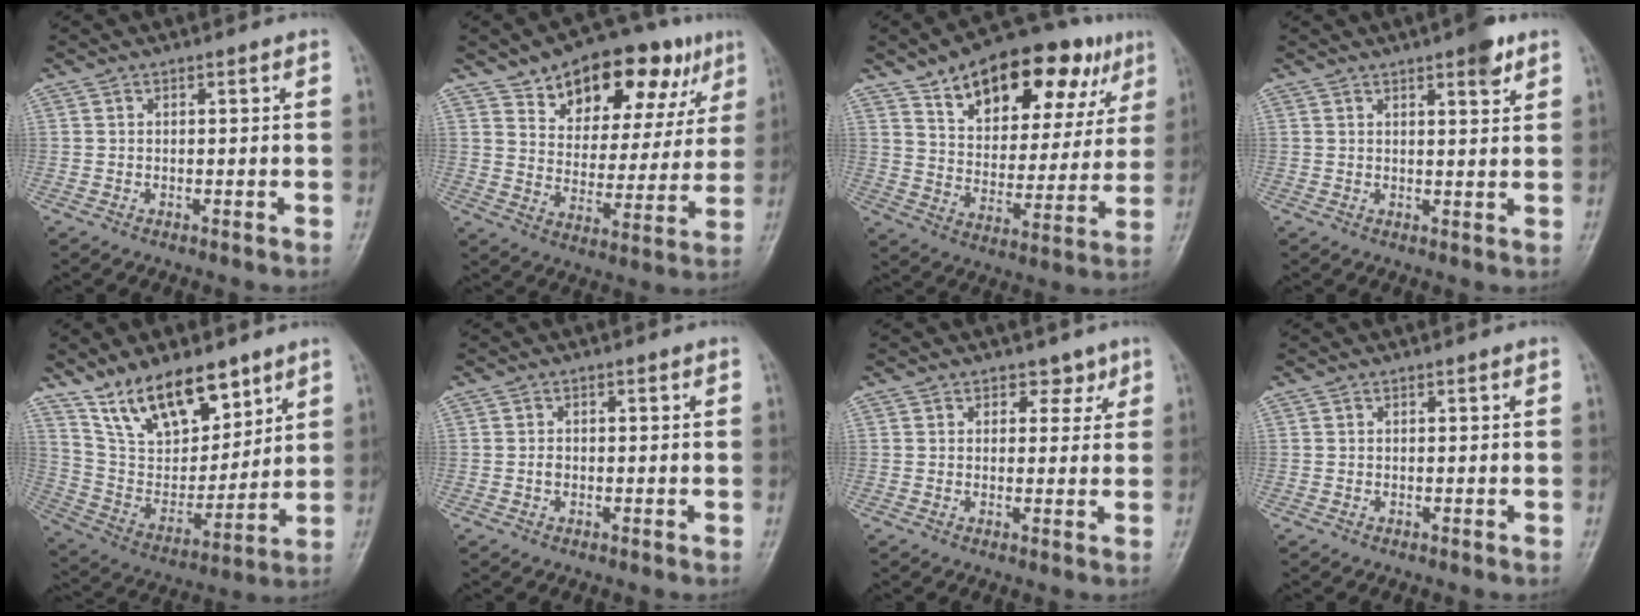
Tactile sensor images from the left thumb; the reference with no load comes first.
{"total": 19.8, "force": [11.4, 10.4, 12.4], "torque": [-0.127, -0.025, 0.174]}
{"total": 23.2, "force": [13.1, 11.6, 15.3], "torque": [-0.181, -0.018, 0.202]}
{"total": 4.5, "force": [2.8, 1.1, 3.3], "torque": [-0.039, -0.013, 0.036]}
{"total": 17.4, "force": [11.8, 8.4, 9.6], "torque": [-0.114, -0.062, 0.228]}
{"total": 1.0, "force": [-0.3, 0.8, 0.6], "torque": [-0.008, 0.002, -0.006]}
{"total": 3.0, "force": [1.9, 2.2, 0.8], "torque": [0.015, -0.009, 0.022]}
{"total": 0.0}